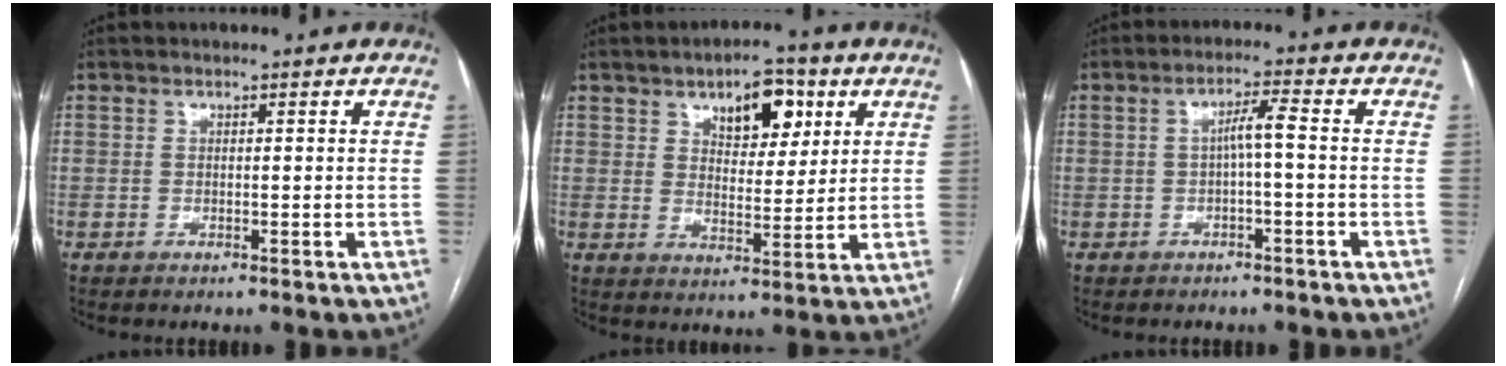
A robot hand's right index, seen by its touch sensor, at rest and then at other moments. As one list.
[{"total": 8.5, "force": [4.3, 4.2, 6.1], "torque": [-0.085, 0.011, 0.067]}, {"total": 3.2, "force": [-0.4, 0.1, 3.2], "torque": [-0.055, 0.013, -0.005]}]